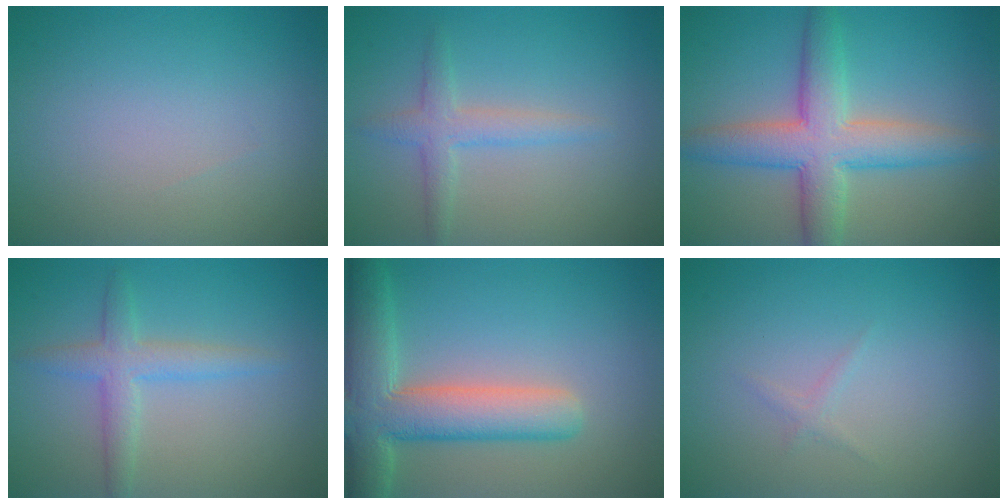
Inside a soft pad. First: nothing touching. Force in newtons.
{"total": 2.4, "press": 2.4, "slide": 0.2}
{"total": 6.8, "press": 6.8, "slide": 0.1}
{"total": 2.9, "press": 2.9, "slide": 0.1}
{"total": 7.6, "press": 7.6, "slide": 0.6}
{"total": 0.7, "press": 0.7, "slide": 0.1}